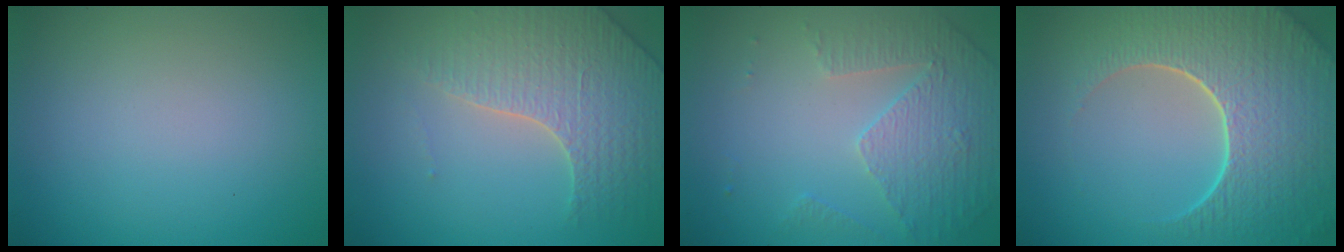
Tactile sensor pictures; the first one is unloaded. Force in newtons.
{"total": 4.1, "press": 4.0, "slide": 0.8}
{"total": 4.9, "press": 3.4, "slide": 3.4}
{"total": 9.0, "press": 6.3, "slide": 6.5}